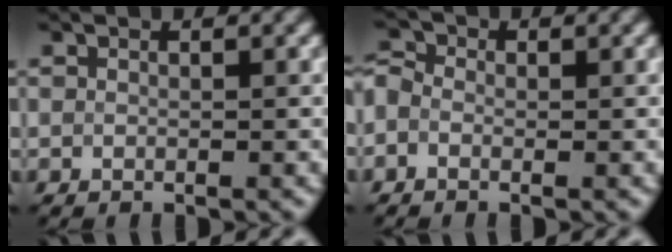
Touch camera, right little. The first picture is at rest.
{"total": 1.9, "force": [-0.3, 1.6, 1.0], "torque": [-0.021, 0.006, -0.024]}